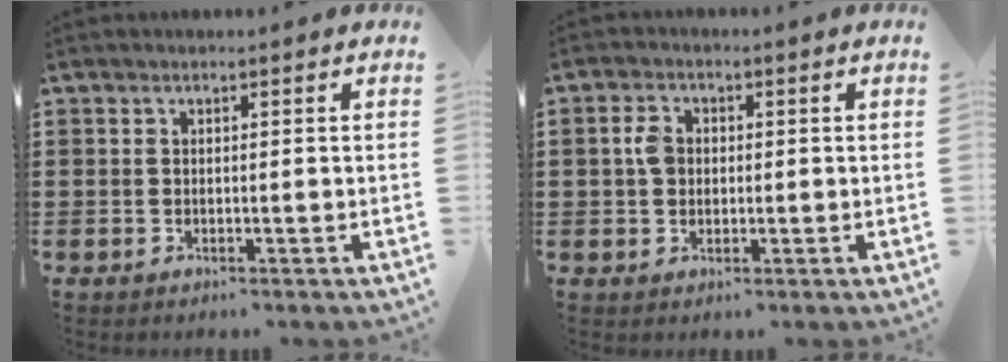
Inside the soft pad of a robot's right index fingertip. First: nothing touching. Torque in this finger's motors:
{"motor_torque": [0.10, 0.10, 0.10, 0.07]}